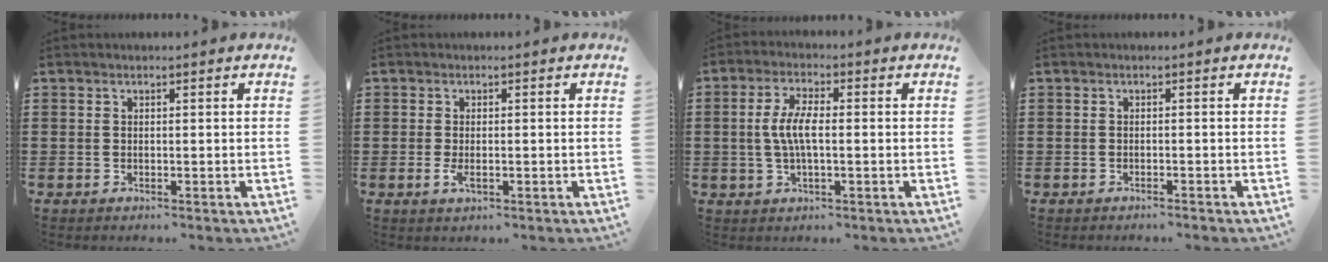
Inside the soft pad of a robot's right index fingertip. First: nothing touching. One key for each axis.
{"total": 1.9, "fx": -0.5, "fy": 0.7, "fz": 1.7, "tx": -0.048, "ty": -0.010, "tz": -0.012}
{"total": 5.7, "fx": -0.2, "fy": 2.0, "fz": 5.3, "tx": -0.117, "ty": -0.002, "tz": -0.012}
{"total": 0.7, "fx": -0.7, "fy": -0.1, "fz": 0.1, "tx": -0.004, "ty": -0.002, "tz": -0.014}